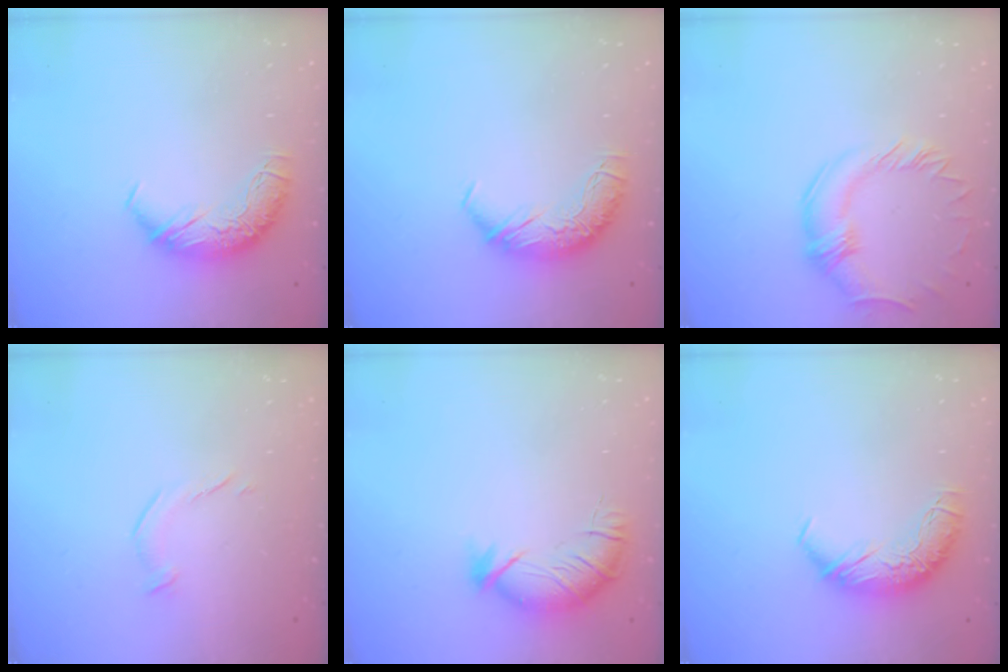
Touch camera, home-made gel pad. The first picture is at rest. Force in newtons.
{"total": 0.0}
{"total": 1.5, "press": 1.3, "slide": 0.6}
{"total": 5.5, "press": 5.4, "slide": 0.9}
{"total": 3.5, "press": 3.4, "slide": 0.9}
{"total": 0.0}